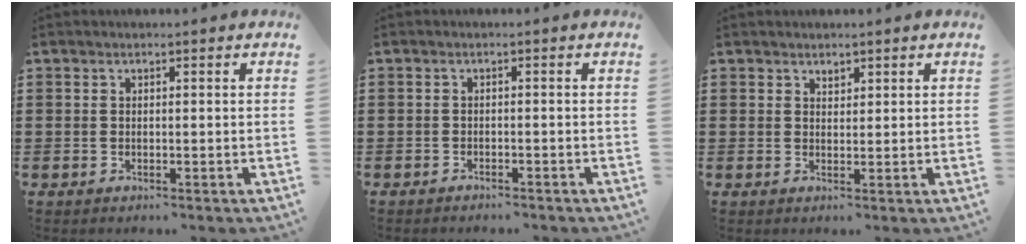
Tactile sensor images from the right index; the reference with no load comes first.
{"total": 1.2, "force": [-1.2, 0.2, 0.0], "torque": [-0.006, 0.001, -0.026]}
{"total": 1.1, "force": [1.0, 0.4, 0.1], "torque": [-0.004, -0.002, 0.021]}